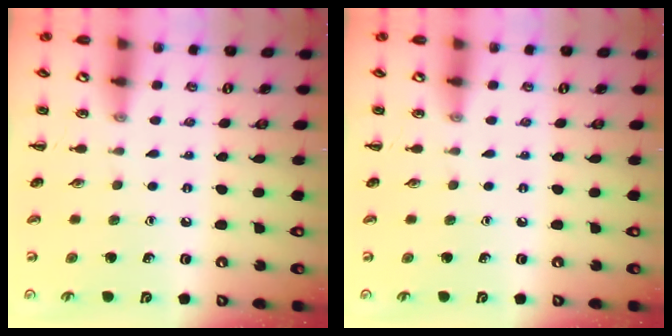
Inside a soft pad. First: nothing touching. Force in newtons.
{"total": 0.0}